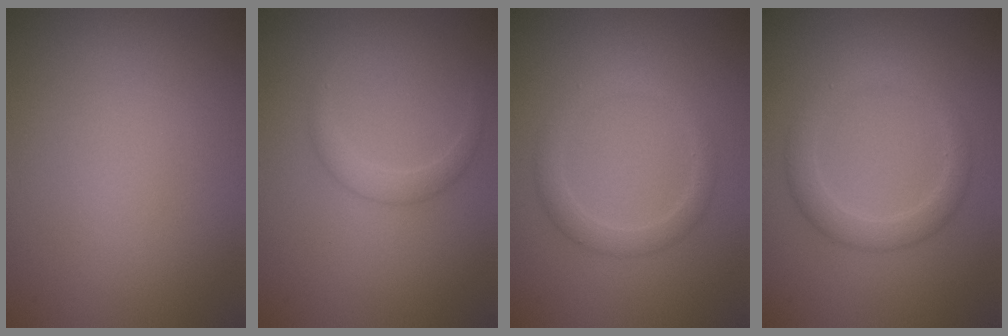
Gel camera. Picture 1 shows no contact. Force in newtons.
{"total": 1.4, "press": 1.4, "slide": 0.1}
{"total": 2.1, "press": 2.1, "slide": 0.2}
{"total": 2.7, "press": 2.7, "slide": 0.1}